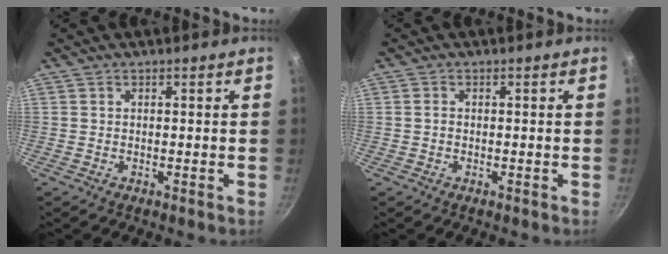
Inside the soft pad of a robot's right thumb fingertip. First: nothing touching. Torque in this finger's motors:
{"motor_torque": [-0.37, 0.08, -0.03, 0.58, 0.00]}